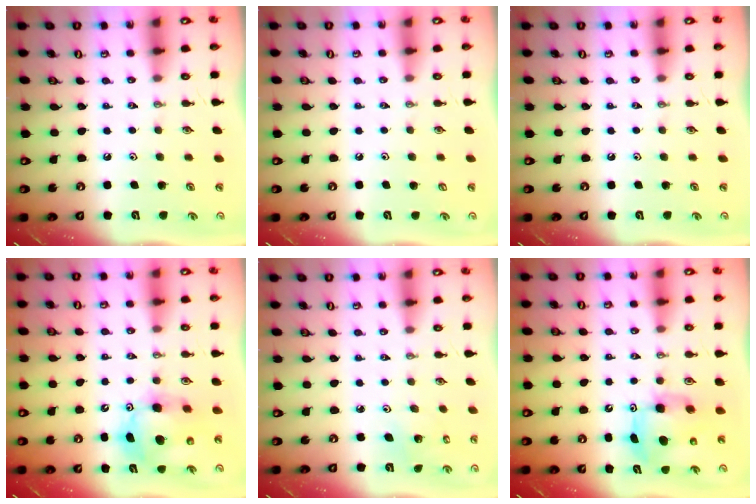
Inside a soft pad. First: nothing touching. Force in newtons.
{"total": 0.7, "press": 0.1, "slide": 0.7}
{"total": 0.0}
{"total": 11.8, "press": 11.6, "slide": 2.3}
{"total": 2.0, "press": 2.0, "slide": 0.1}
{"total": 8.1, "press": 8.0, "slide": 0.6}